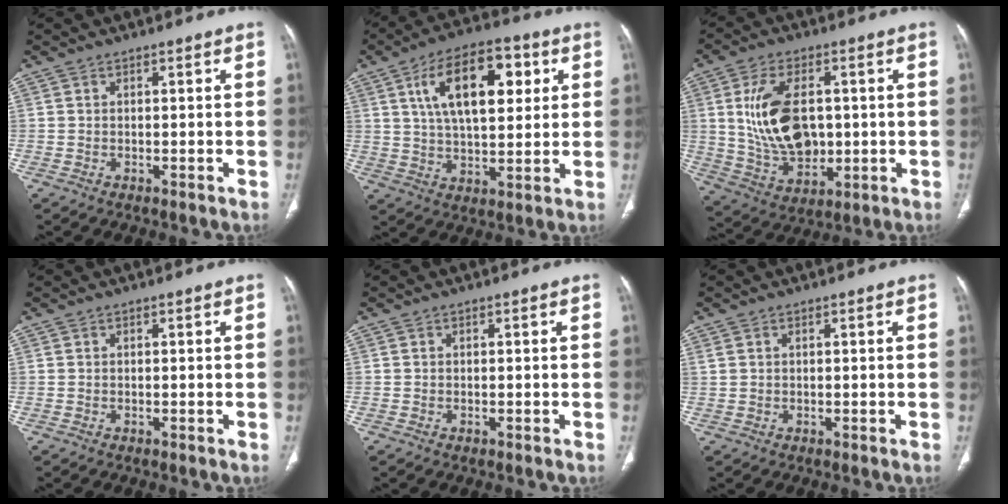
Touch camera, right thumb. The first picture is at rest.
{"total": 16.7, "force": [5.5, 8.2, 13.5], "torque": [-0.195, -0.001, 0.092]}
{"total": 15.1, "force": [1.6, 9.3, 11.8], "torque": [-0.196, -0.009, 0.043]}
{"total": 0.0}
{"total": 0.0}
{"total": 0.9, "force": [0.5, 0.5, 0.6], "torque": [-0.014, 0.010, 0.014]}